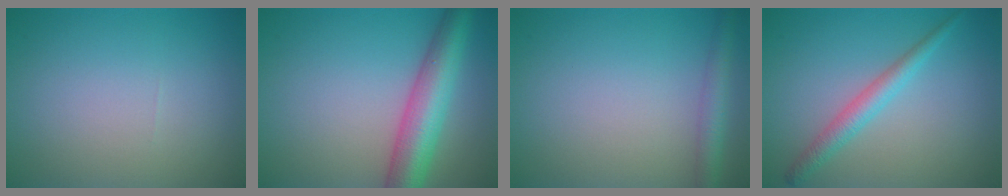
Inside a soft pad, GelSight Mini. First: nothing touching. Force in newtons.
{"total": 6.5, "press": 6.5, "slide": 0.2}
{"total": 2.6, "press": 2.6, "slide": 0.0}
{"total": 2.4, "press": 2.4, "slide": 0.1}